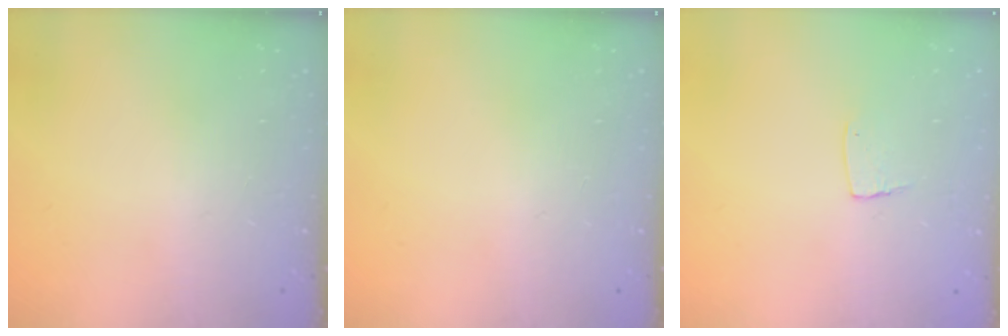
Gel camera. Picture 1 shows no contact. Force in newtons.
{"total": 0.0}
{"total": 5.1, "press": 5.1, "slide": 0.4}